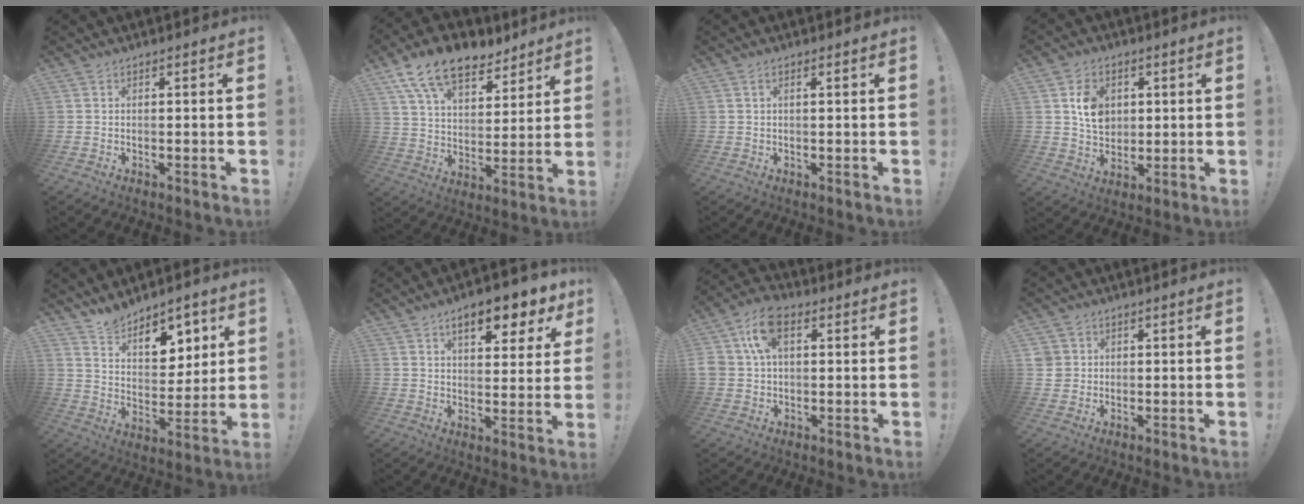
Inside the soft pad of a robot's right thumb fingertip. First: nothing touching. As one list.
[{"total": 16.1, "force": [10.7, 8.5, 8.5], "torque": [-0.145, -0.068, 0.195]}, {"total": 1.2, "force": [0.4, 0.1, 1.2], "torque": [-0.023, 0.000, 0.006]}, {"total": 9.3, "force": [2.4, 7.5, 4.8], "torque": [-0.063, -0.002, 0.048]}, {"total": 11.2, "force": [8.9, 5.8, 3.7], "torque": [-0.050, -0.069, 0.167]}, {"total": 10.9, "force": [6.3, 4.0, 8.0], "torque": [-0.107, -0.032, 0.103]}, {"total": 10.7, "force": [3.3, 7.1, 7.4], "torque": [-0.149, 0.013, 0.062]}, {"total": 3.6, "force": [1.1, 3.4, 0.7], "torque": [-0.007, -0.003, 0.022]}]